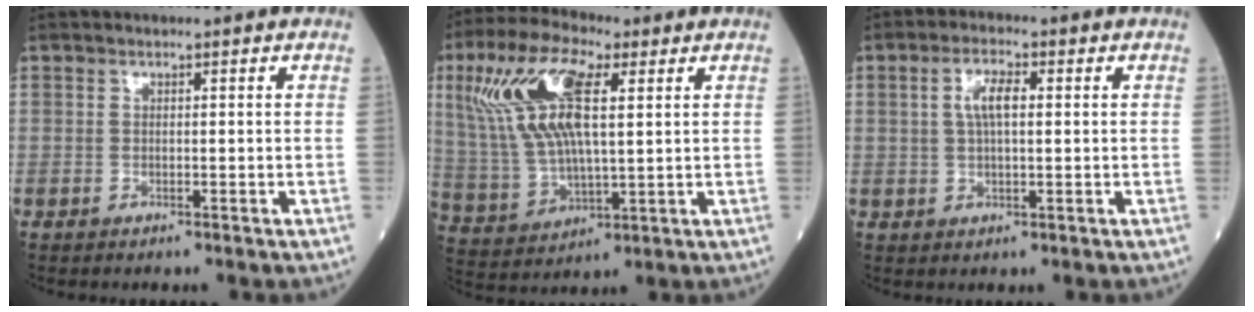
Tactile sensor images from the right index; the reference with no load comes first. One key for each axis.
{"total": 15.7, "fx": 5.4, "fy": 5.0, "fz": 13.8, "tx": -0.308, "ty": 0.021, "tz": 0.107}
{"total": 4.4, "fx": 1.1, "fy": 1.3, "fz": 4.1, "tx": -0.084, "ty": 0.012, "tz": 0.023}